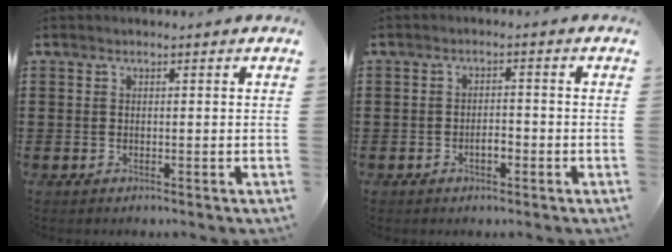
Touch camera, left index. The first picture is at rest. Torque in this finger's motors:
{"motor_torque": [0.08, 0.06, 0.08, 0.02]}